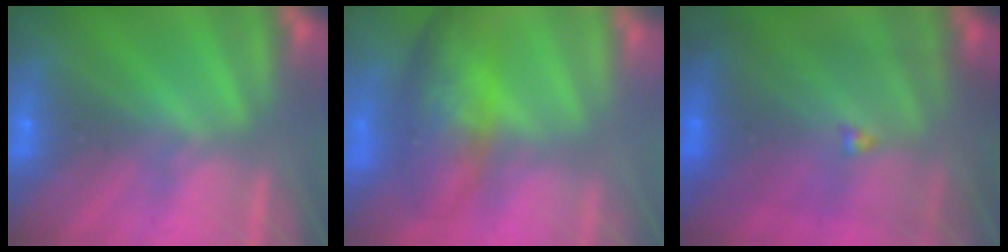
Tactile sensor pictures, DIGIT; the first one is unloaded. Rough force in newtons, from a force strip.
{"total": 8.3}
{"total": 7.6}